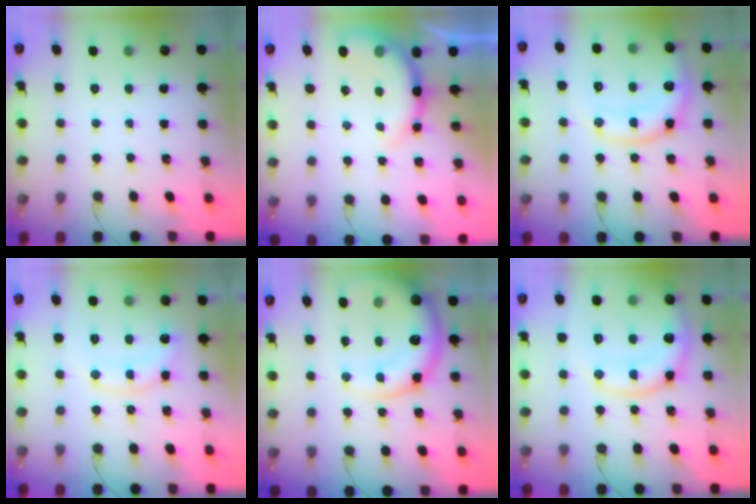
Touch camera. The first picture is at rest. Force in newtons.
{"total": 9.8, "press": 9.7, "slide": 1.5}
{"total": 16.7, "press": 16.6, "slide": 1.9}
{"total": 12.5, "press": 12.5, "slide": 0.6}
{"total": 16.3, "press": 15.6, "slide": 4.7}
{"total": 16.7, "press": 16.6, "slide": 1.9}